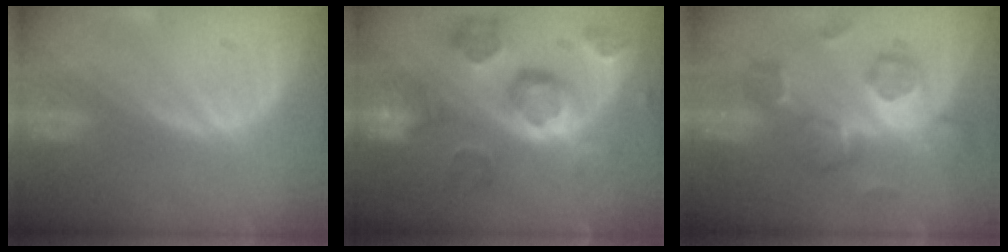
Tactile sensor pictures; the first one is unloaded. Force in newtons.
{"total": 11.6, "press": 10.1, "slide": 5.6}
{"total": 9.0, "press": 7.8, "slide": 4.4}